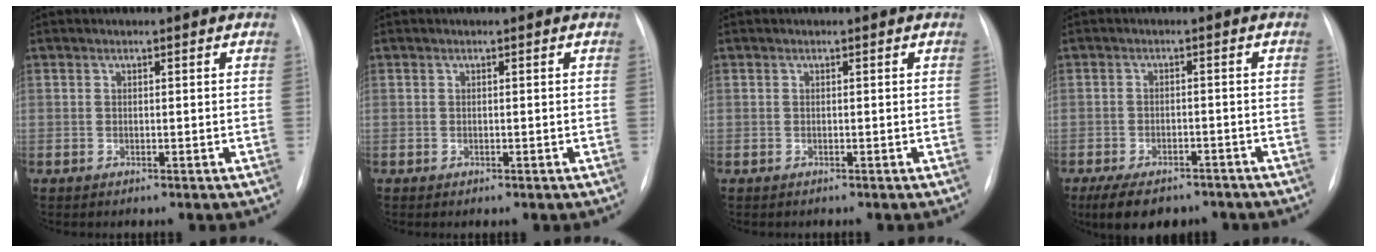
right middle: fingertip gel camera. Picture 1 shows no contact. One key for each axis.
{"total": 0.0}
{"total": 0.0}
{"total": 9.4, "fx": -7.1, "fy": 4.1, "fz": 4.4, "tx": -0.066, "ty": -0.002, "tz": -0.102}